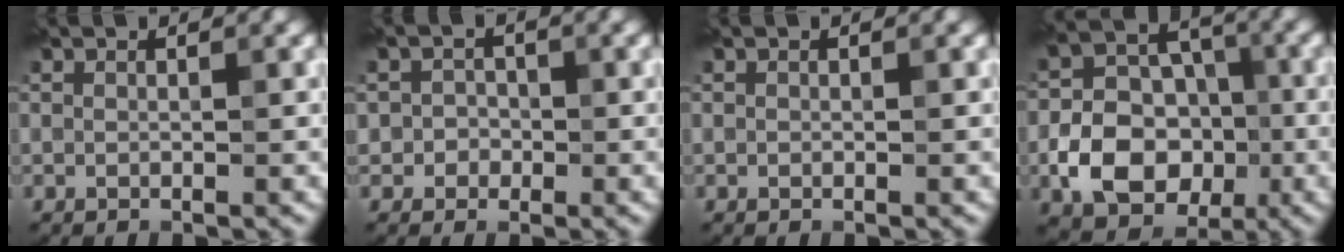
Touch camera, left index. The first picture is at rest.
{"total": 1.6, "force": [-0.4, 1.6, 0.3], "torque": [0.008, 0.003, -0.010]}
{"total": 0.0}
{"total": 7.8, "force": [-2.5, 5.7, 4.6], "torque": [-0.076, -0.001, -0.047]}